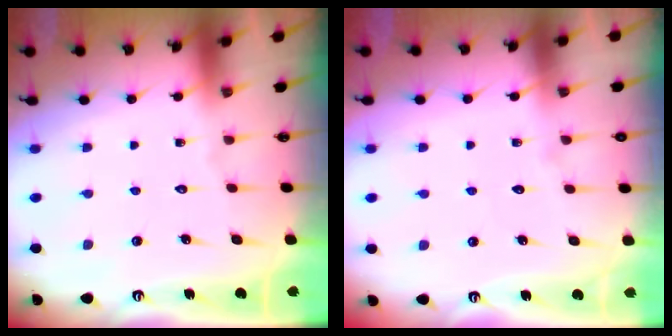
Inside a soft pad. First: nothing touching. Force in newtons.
{"total": 4.8, "press": 4.8, "slide": 0.6}